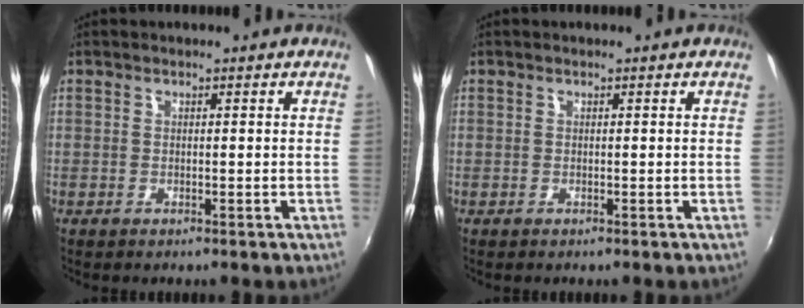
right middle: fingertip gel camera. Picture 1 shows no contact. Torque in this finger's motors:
{"motor_torque": [0.14, -0.24, -0.05, 0.00]}